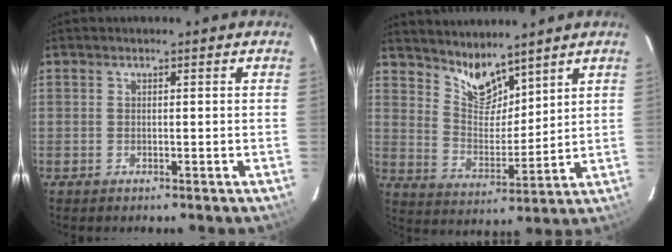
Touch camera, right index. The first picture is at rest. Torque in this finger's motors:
{"motor_torque": [-0.16, 0.39, 0.00, 0.00]}